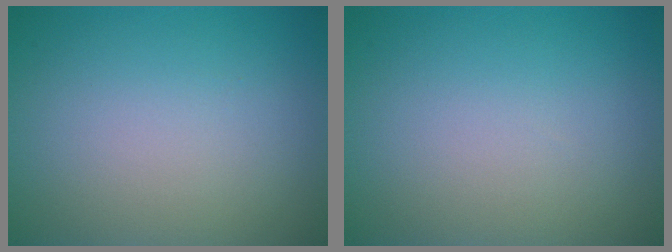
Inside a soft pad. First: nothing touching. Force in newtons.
{"total": 0.0}